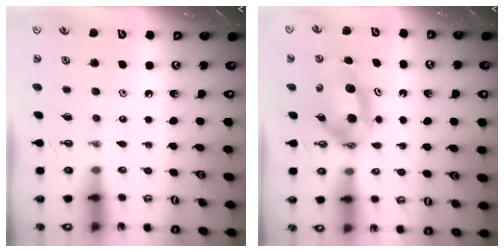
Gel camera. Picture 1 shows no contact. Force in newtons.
{"total": 5.8, "press": 5.6, "slide": 1.4}